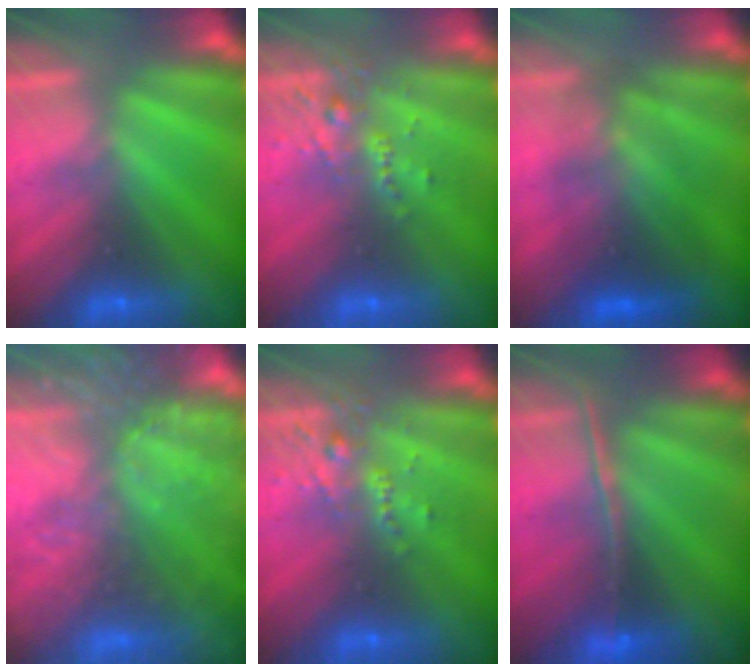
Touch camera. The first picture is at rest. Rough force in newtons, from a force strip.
{"total": 2.6}
{"total": 3.6}
{"total": 7.8}
{"total": 2.6}
{"total": 1.7}